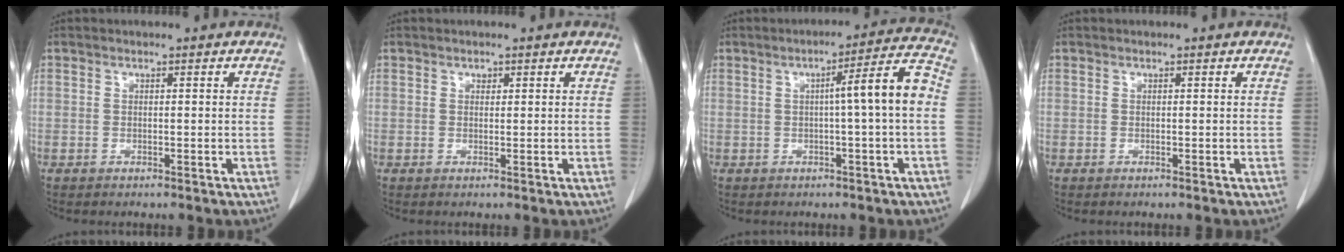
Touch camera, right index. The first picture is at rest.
{"total": 0.6, "force": [0.3, 0.4, 0.2], "torque": [-0.003, -0.001, 0.004]}
{"total": 7.5, "force": [-0.2, -0.5, 7.5], "torque": [-0.104, 0.016, -0.006]}
{"total": 0.0}